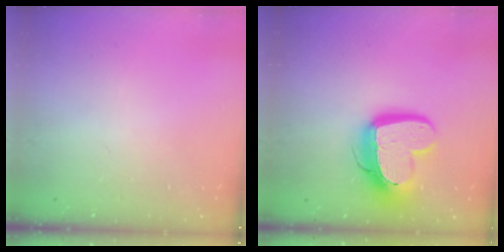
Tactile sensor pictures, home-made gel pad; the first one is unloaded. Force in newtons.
{"total": 18.9, "press": 18.8, "slide": 1.6}